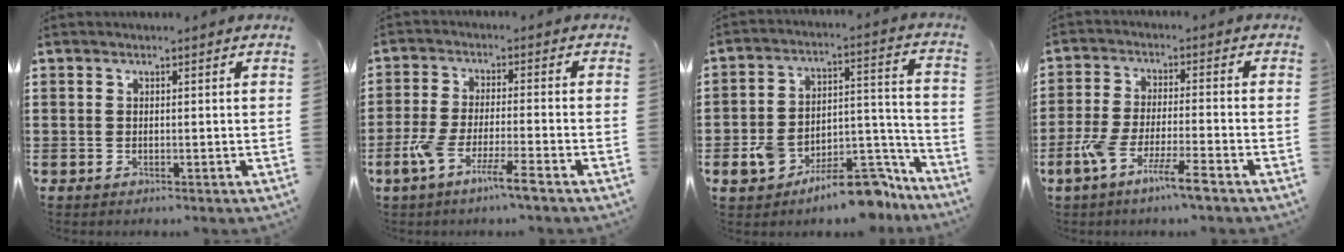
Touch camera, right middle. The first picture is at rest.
{"total": 6.5, "force": [-4.3, 0.1, 4.8], "torque": [-0.104, -0.015, -0.082]}
{"total": 12.0, "force": [-9.5, 4.0, 6.2], "torque": [-0.096, 0.051, -0.174]}
{"total": 7.3, "force": [-5.0, 0.4, 5.3], "torque": [-0.117, -0.015, -0.097]}